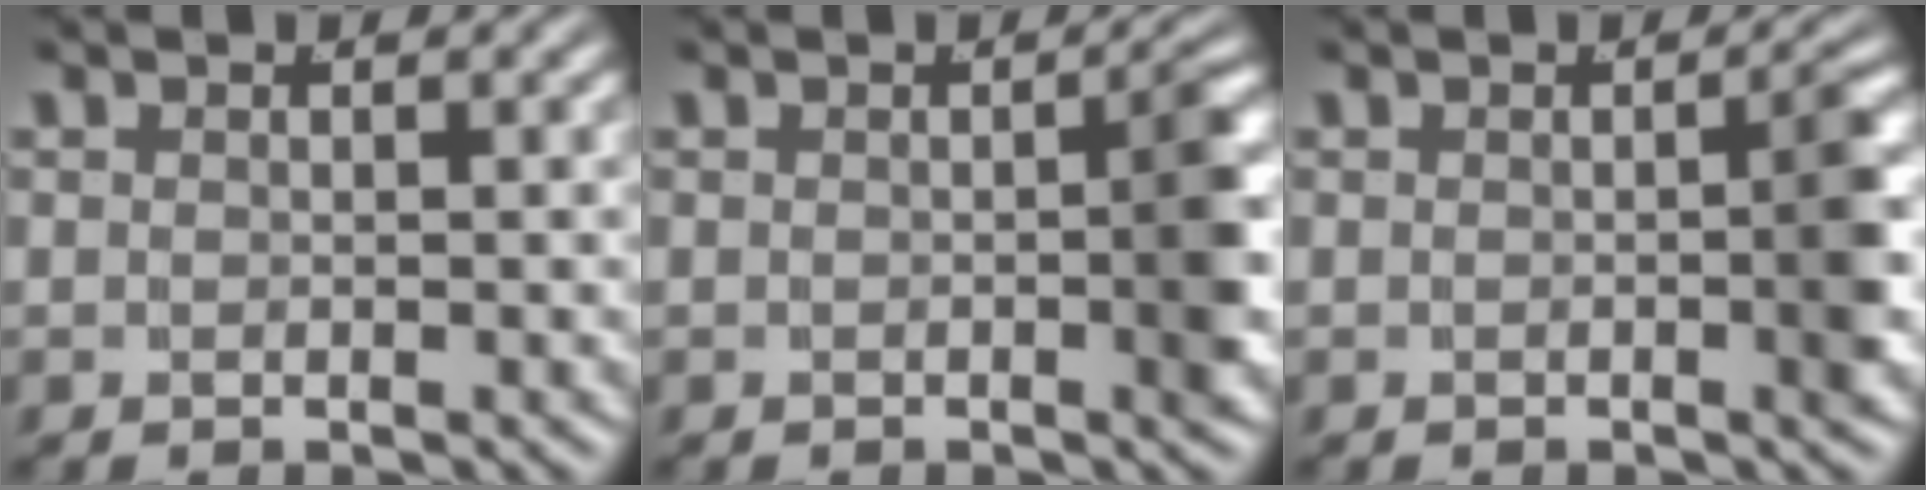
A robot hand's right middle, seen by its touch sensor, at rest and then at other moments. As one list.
[{"total": 2.9, "force": [-0.5, 0.6, 2.8], "torque": [-0.029, 0.003, -0.010]}, {"total": 2.6, "force": [-0.4, 0.4, 2.6], "torque": [-0.026, 0.006, -0.009]}]